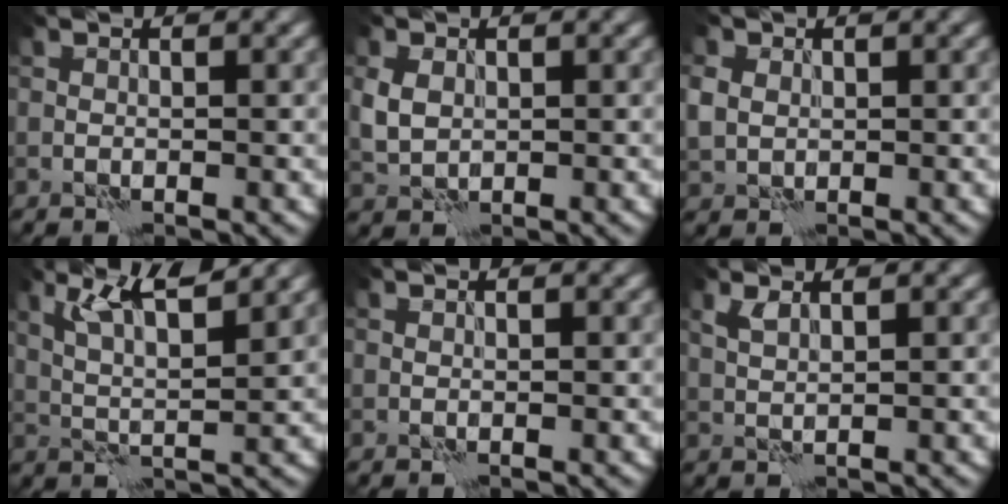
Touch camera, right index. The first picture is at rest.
{"total": 2.5, "force": [0.3, 1.9, 1.5], "torque": [-0.038, 0.003, 0.005]}
{"total": 2.3, "force": [0.4, 2.0, 1.0], "torque": [-0.026, 0.003, 0.006]}
{"total": 5.0, "force": [2.9, 0.7, 4.0], "torque": [-0.083, 0.009, 0.051]}
{"total": 0.0}
{"total": 1.4, "force": [0.9, 0.3, 1.0], "torque": [-0.028, 0.001, 0.020]}